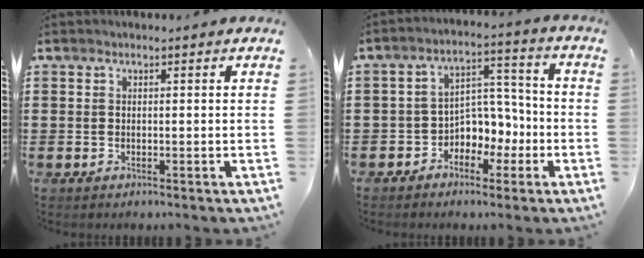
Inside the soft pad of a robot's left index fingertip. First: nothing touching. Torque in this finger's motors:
{"motor_torque": [0.20, 0.19, 0.19, 0.05]}